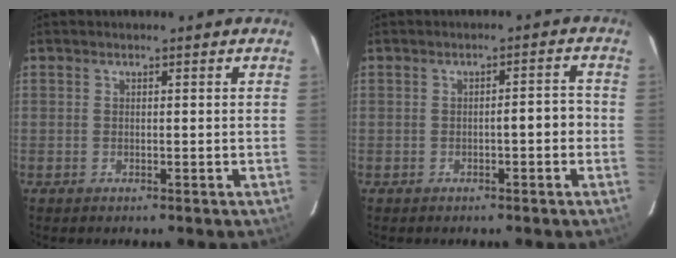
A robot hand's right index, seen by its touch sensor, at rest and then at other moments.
{"total": 2.8, "force": [-0.7, 0.6, 2.7], "torque": [-0.031, 0.009, -0.011]}